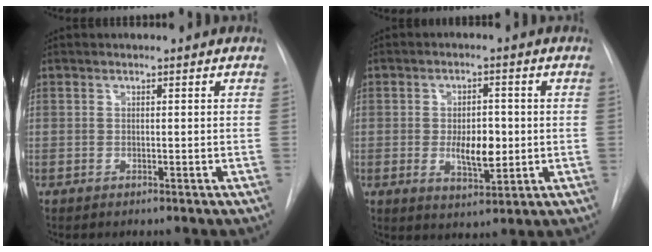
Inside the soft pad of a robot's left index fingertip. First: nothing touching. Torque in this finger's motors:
{"motor_torque": [1.00, -0.02, 0.20, 0.10]}